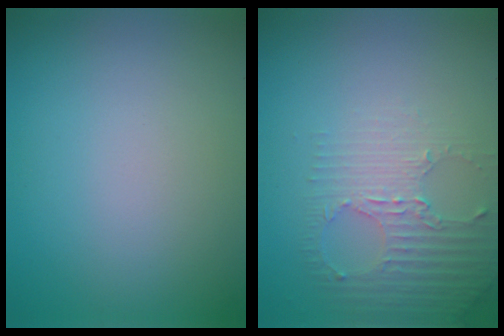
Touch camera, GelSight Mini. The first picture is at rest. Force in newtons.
{"total": 2.8, "press": 2.4, "slide": 1.4}